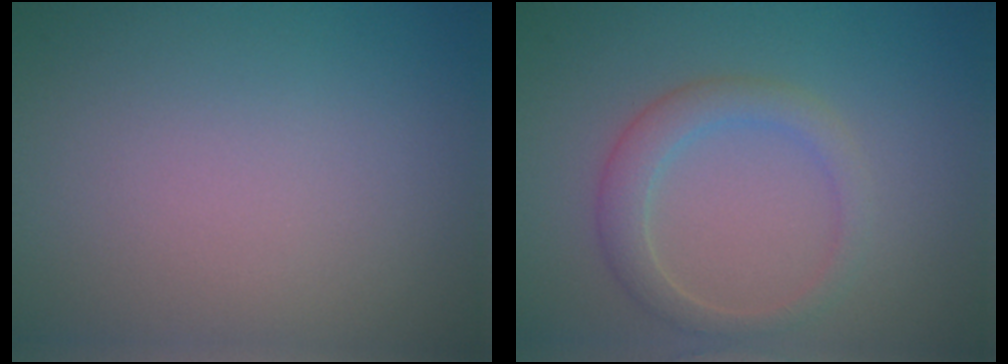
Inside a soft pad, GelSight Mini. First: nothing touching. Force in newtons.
{"total": 2.7, "press": 2.7, "slide": 0.2}